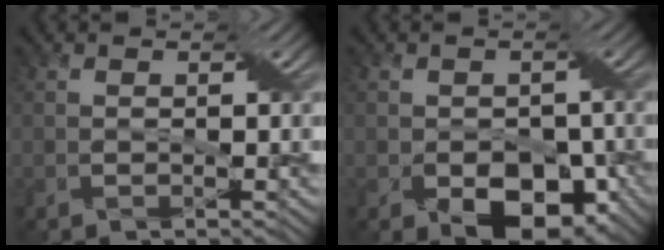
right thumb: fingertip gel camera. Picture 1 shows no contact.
{"total": 8.2, "force": [-3.4, 5.3, 5.3], "torque": [-0.082, -0.023, -0.044]}